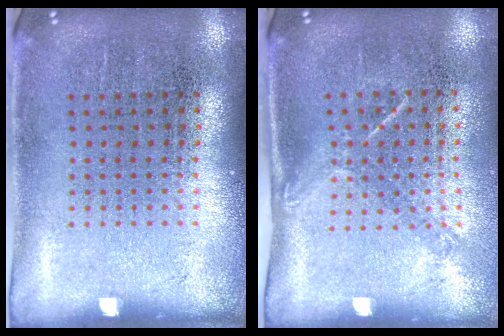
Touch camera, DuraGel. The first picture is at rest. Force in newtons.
{"total": 1.4, "press": 1.0, "slide": 1.0}